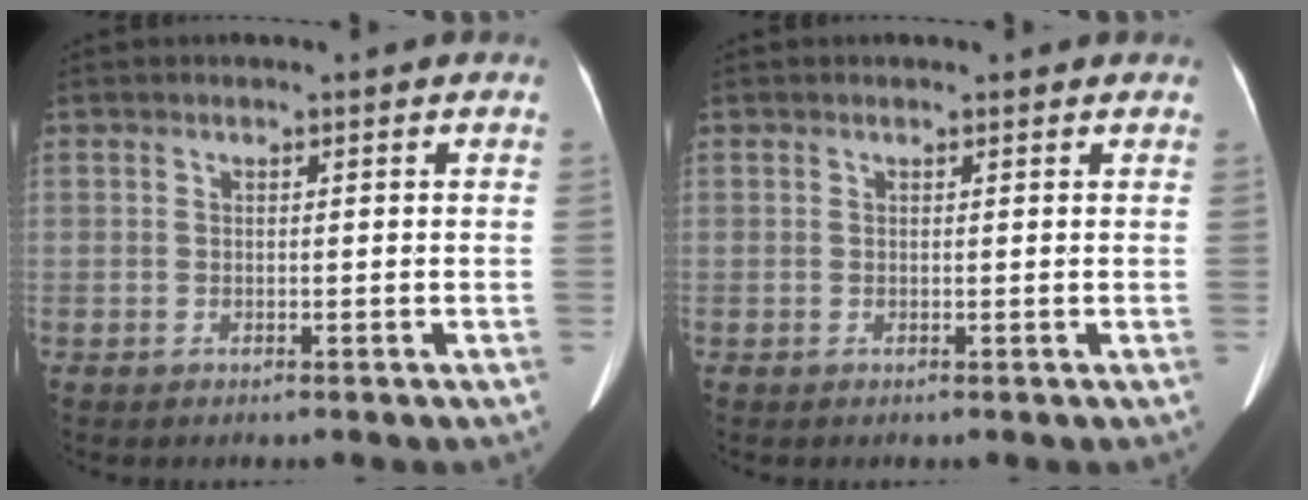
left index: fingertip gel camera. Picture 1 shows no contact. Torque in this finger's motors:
{"motor_torque": [0.11, -0.01, -0.01, 0.01]}